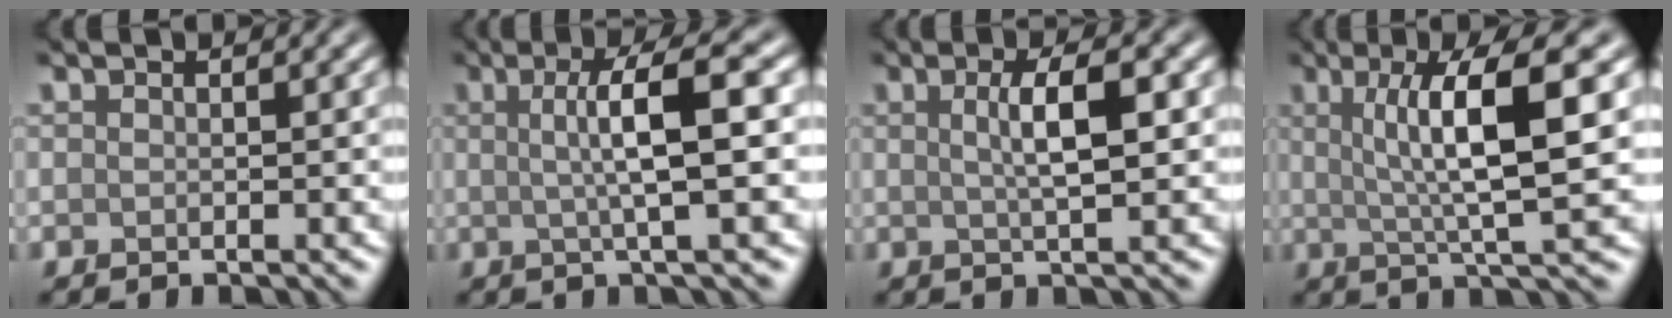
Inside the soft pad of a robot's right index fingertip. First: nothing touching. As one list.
[{"total": 6.1, "force": [0.7, 1.1, 6.0], "torque": [-0.093, 0.009, 0.009]}, {"total": 4.0, "force": [0.7, 1.0, 3.8], "torque": [-0.059, 0.006, 0.009]}, {"total": 8.1, "force": [1.8, 1.6, 7.7], "torque": [-0.113, 0.005, 0.029]}]